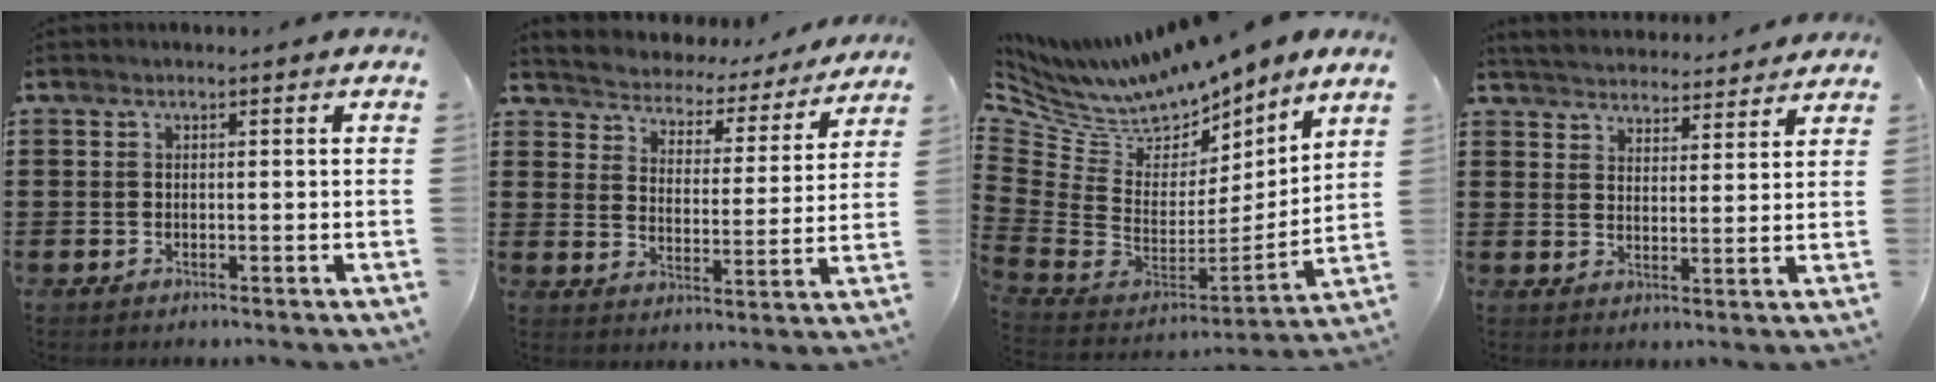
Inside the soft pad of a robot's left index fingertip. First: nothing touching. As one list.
[{"total": 3.2, "force": [3.1, 0.4, -0.5], "torque": [-0.016, -0.033, 0.045]}, {"total": 7.5, "force": [7.1, 2.4, 0.6], "torque": [-0.062, -0.069, 0.126]}, {"total": 4.2, "force": [4.2, 0.3, 0.0], "torque": [-0.019, -0.024, 0.073]}]